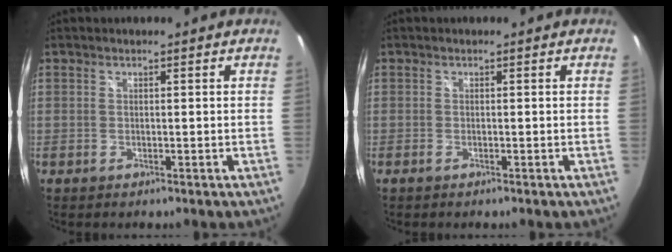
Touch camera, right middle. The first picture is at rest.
{"total": 0.7, "force": [-0.6, 0.1, 0.4], "torque": [-0.010, -0.002, -0.012]}